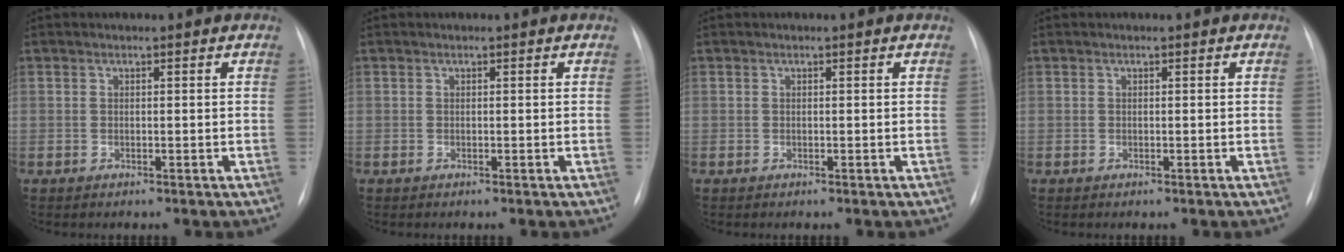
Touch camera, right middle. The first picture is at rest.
{"total": 0.0}
{"total": 0.0}
{"total": 0.0}